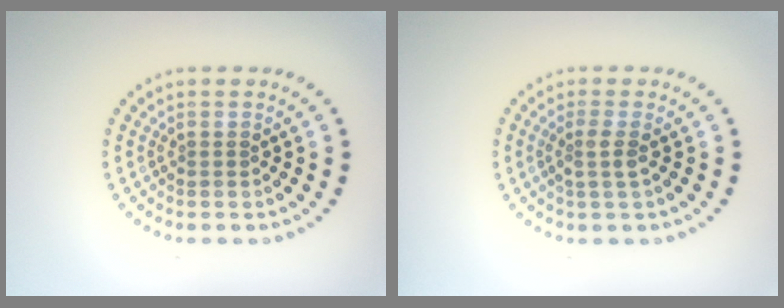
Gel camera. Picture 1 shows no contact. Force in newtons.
{"total": 1.6, "press": 1.3, "slide": 1.0}